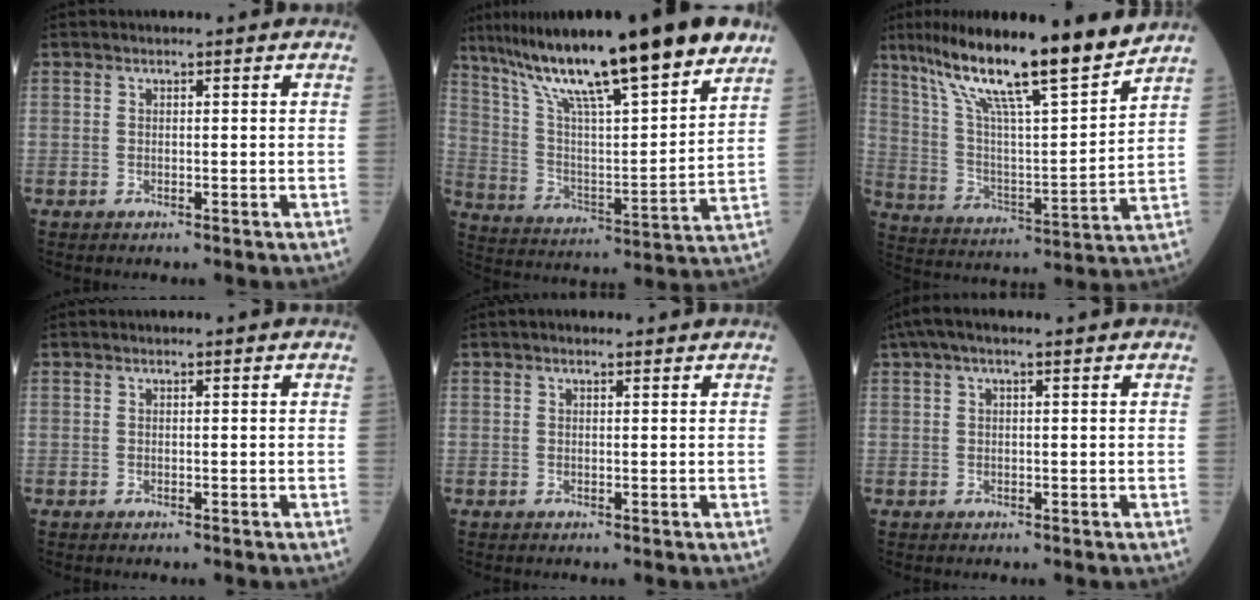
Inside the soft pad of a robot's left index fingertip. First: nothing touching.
{"total": 24.3, "force": [18.1, 2.2, 16.1], "torque": [-0.270, 0.008, 0.295]}
{"total": 17.5, "force": [14.1, 0.7, 10.4], "torque": [-0.179, 0.001, 0.244]}
{"total": 0.0}
{"total": 1.0, "force": [0.8, 0.3, 0.6], "torque": [-0.018, 0.008, 0.011]}
{"total": 5.6, "force": [3.7, 1.0, 4.1], "torque": [-0.081, 0.045, 0.063]}